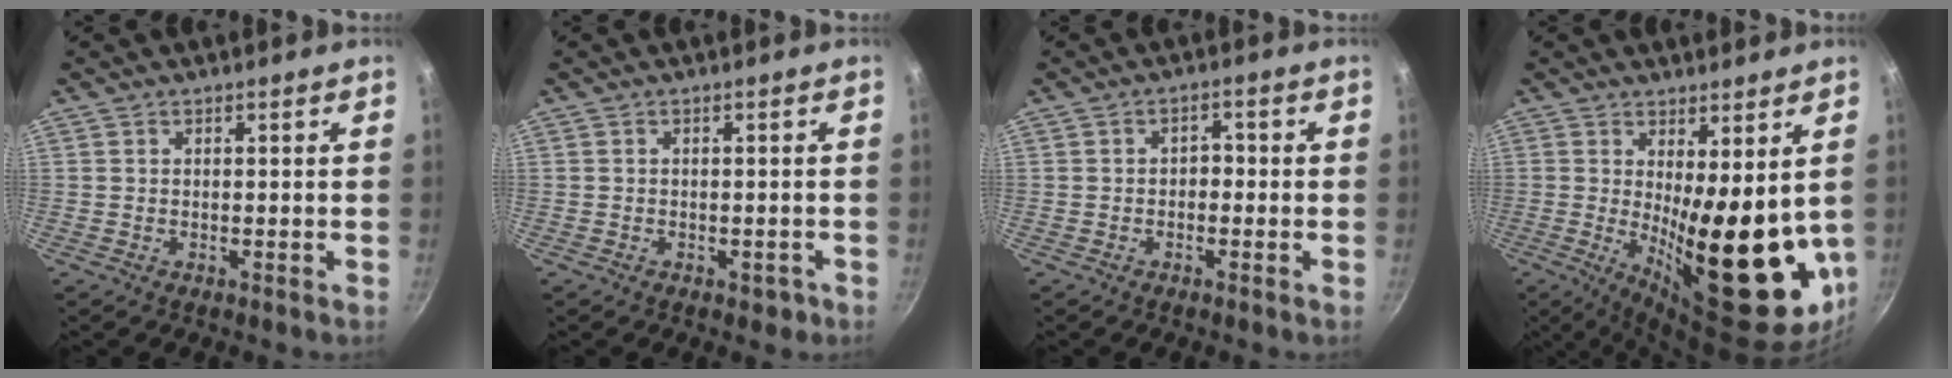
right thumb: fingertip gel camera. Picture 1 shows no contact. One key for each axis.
{"total": 1.6, "fx": -0.9, "fy": 1.1, "fz": 0.8, "tx": -0.001, "ty": 0.007, "tz": -0.009}
{"total": 2.3, "fx": -0.5, "fy": 1.7, "fz": 1.5, "tx": -0.003, "ty": 0.012, "tz": -0.016}
{"total": 20.6, "fx": -1.1, "fy": 7.2, "fz": 19.2, "tx": -0.247, "ty": -0.043, "tz": 0.015}